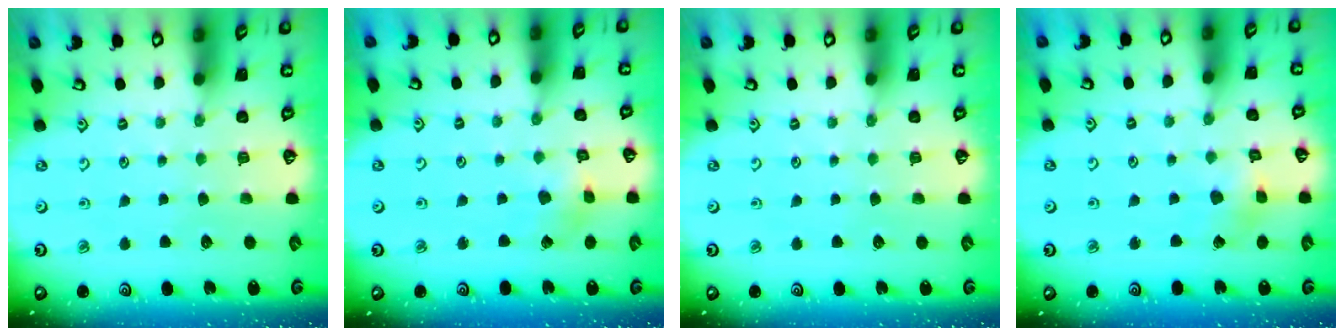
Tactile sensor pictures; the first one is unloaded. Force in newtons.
{"total": 2.5, "press": 2.5, "slide": 0.3}
{"total": 0.0}
{"total": 2.8, "press": 2.8, "slide": 0.3}